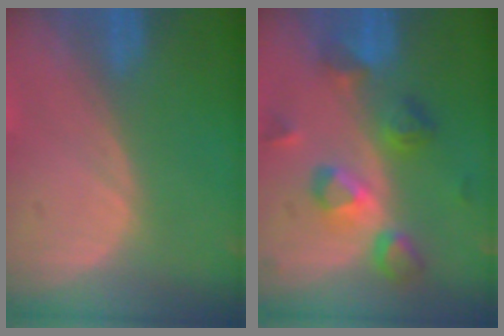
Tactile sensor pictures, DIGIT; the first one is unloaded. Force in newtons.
{"total": 7.5, "press": 7.4, "slide": 0.8}